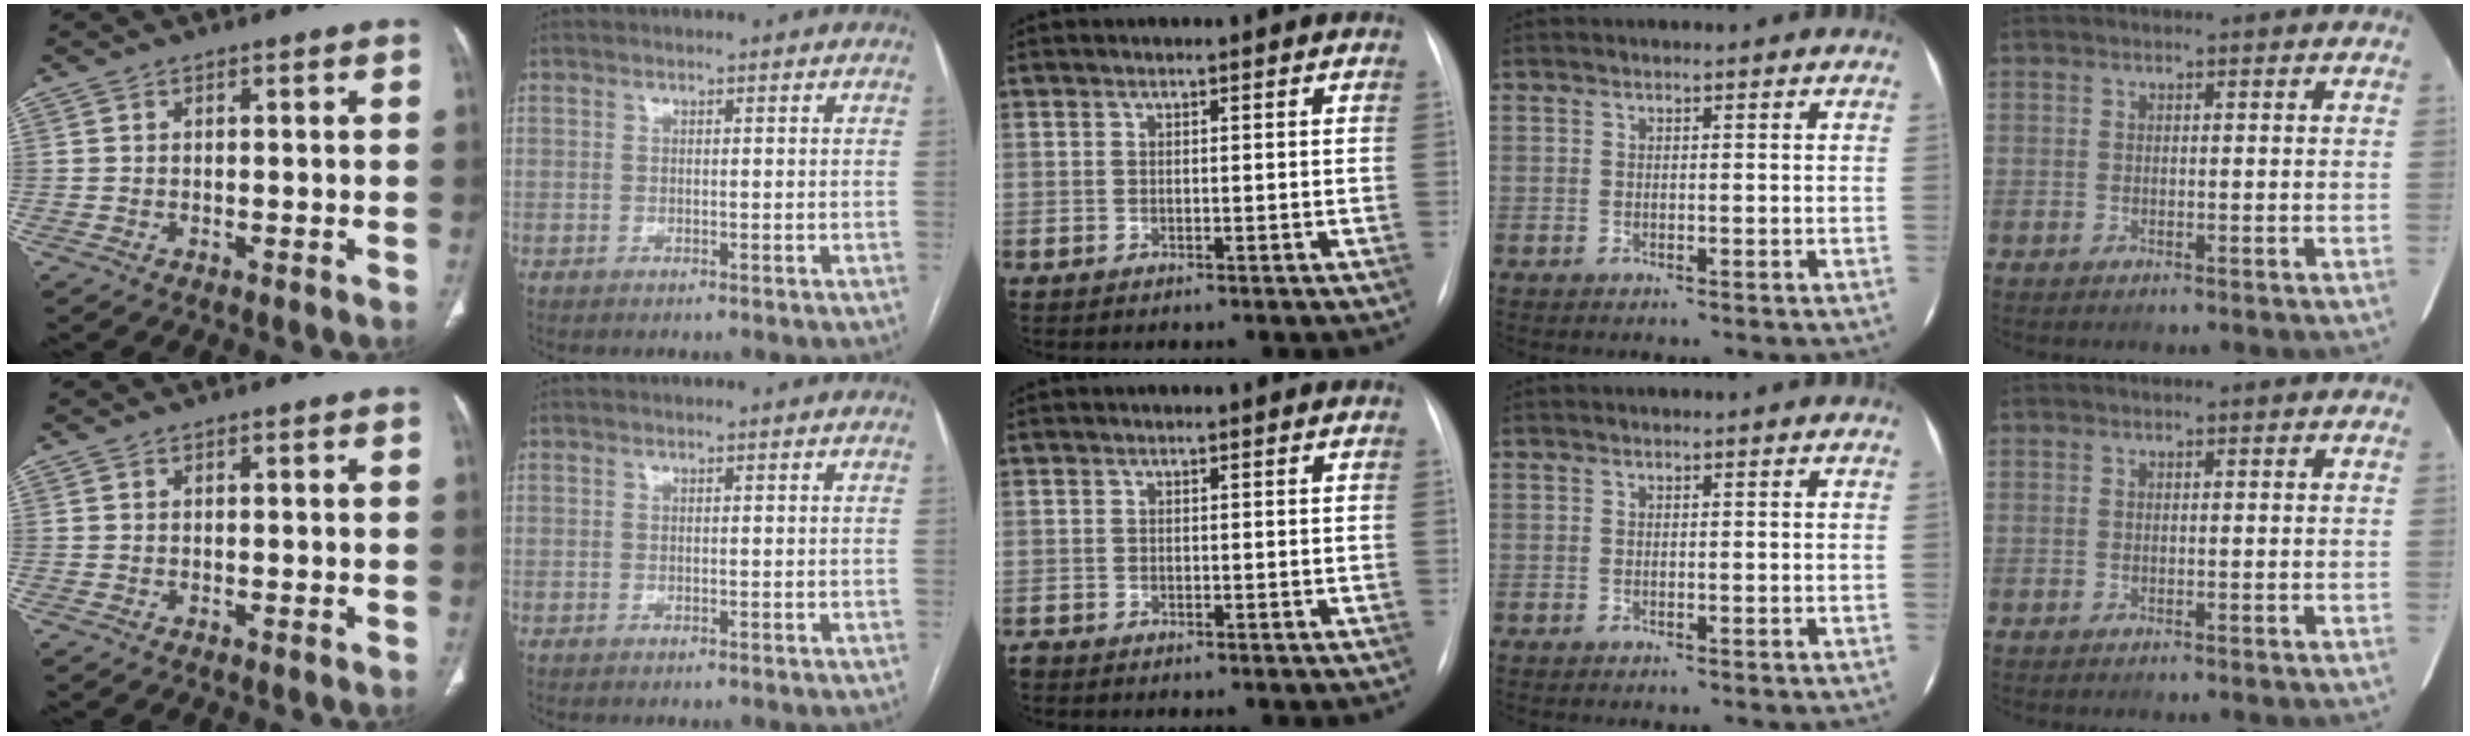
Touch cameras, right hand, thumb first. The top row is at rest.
{"middle": {"total": 0.6, "force": [-0.5, 0.2, 0.1], "torque": [-0.002, 0.000, -0.010]}}